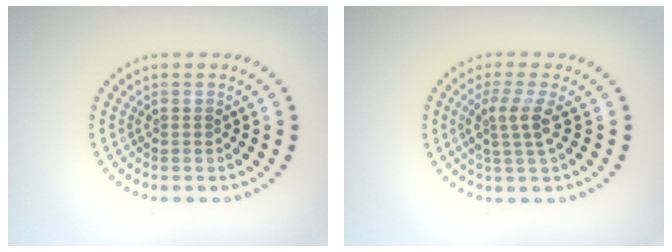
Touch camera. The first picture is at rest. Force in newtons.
{"total": 2.8, "press": 2.1, "slide": 1.8}